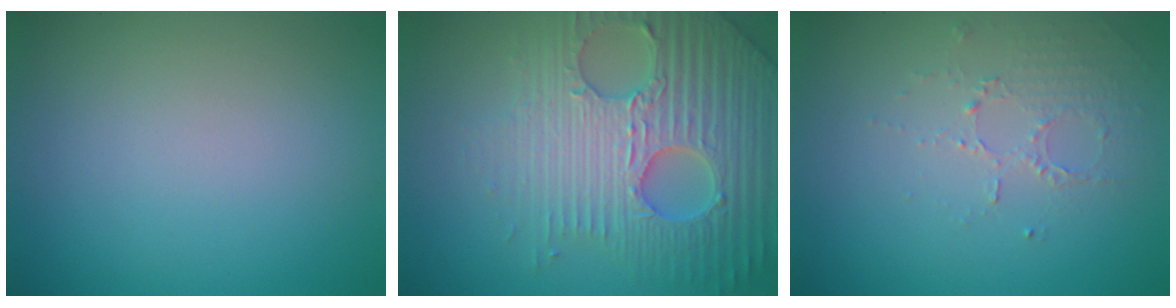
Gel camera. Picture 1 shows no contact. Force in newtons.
{"total": 7.1, "press": 6.8, "slide": 1.8}
{"total": 1.6, "press": 1.0, "slide": 1.3}